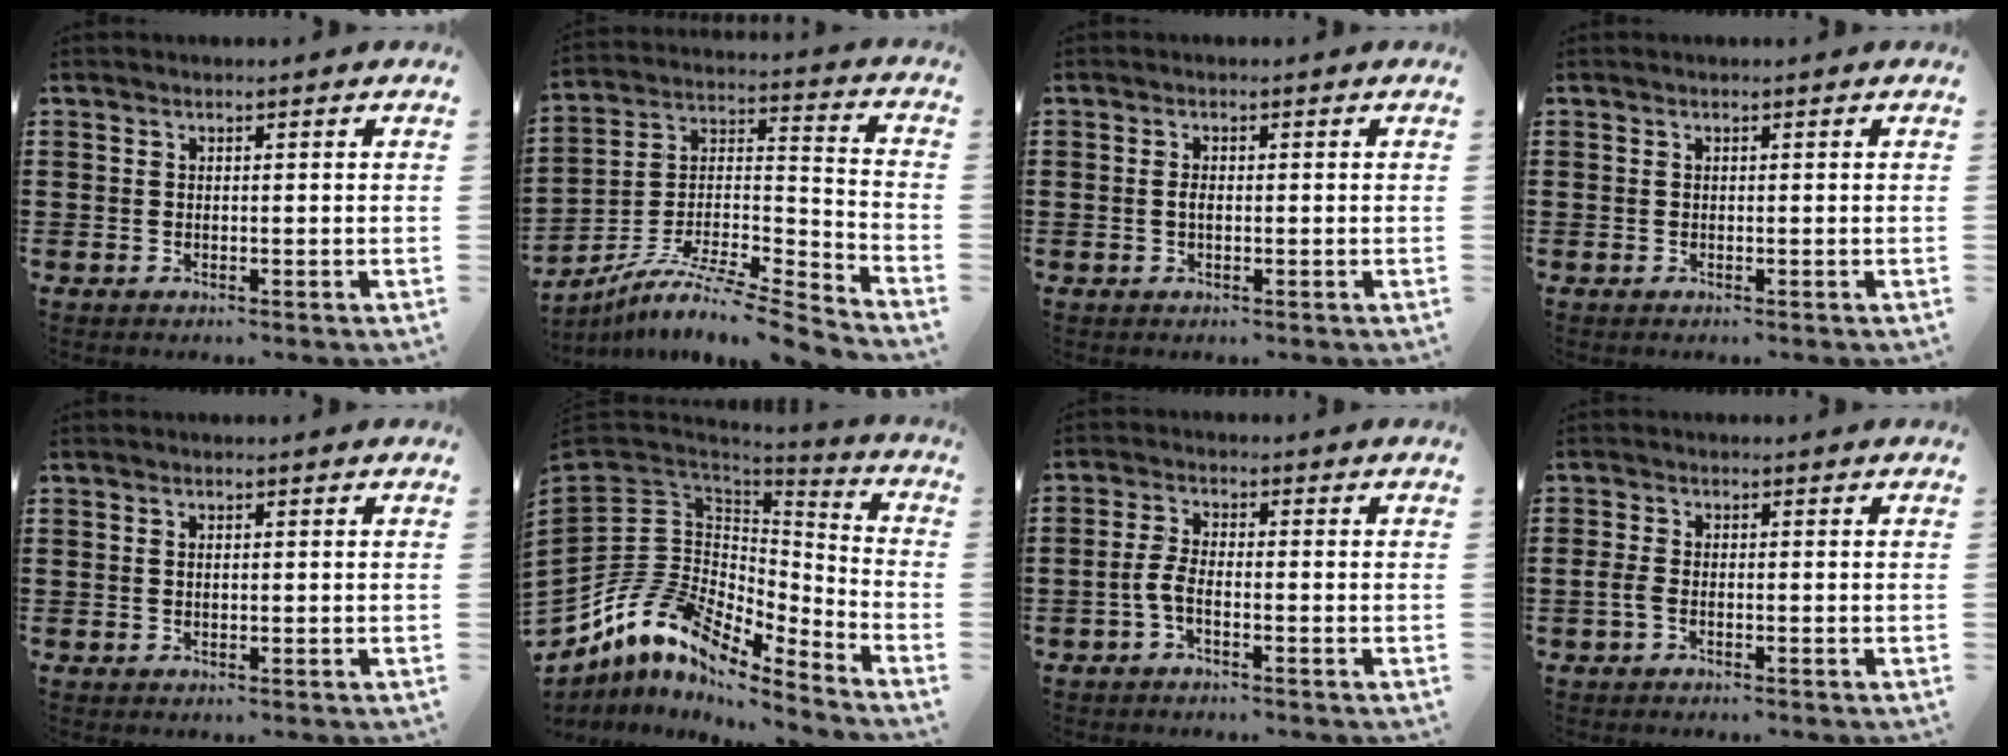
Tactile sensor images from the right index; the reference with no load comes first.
{"total": 8.9, "force": [-7.8, 1.0, 4.2], "torque": [-0.068, 0.007, -0.155]}
{"total": 1.3, "force": [-0.1, 0.6, 1.2], "torque": [-0.024, 0.001, -0.003]}
{"total": 0.0}
{"total": 0.7, "force": [0.1, 0.3, 0.6], "torque": [-0.013, 0.001, 0.002]}
{"total": 11.4, "force": [-6.8, 7.3, 5.7], "torque": [-0.161, -0.003, -0.137]}
{"total": 3.1, "force": [-1.4, 0.9, 2.6], "torque": [-0.069, -0.005, -0.031]}
{"total": 1.6, "force": [-0.9, 0.5, 1.3], "torque": [-0.033, -0.005, -0.019]}